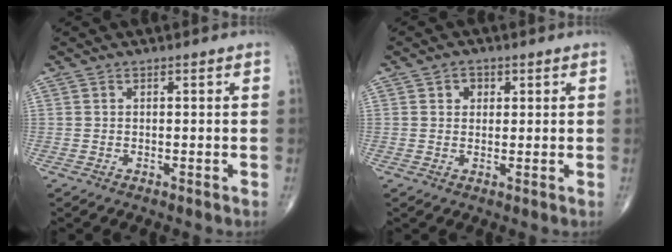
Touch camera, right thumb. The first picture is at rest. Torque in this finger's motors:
{"motor_torque": [-0.10, 0.04, 0.13, 0.27, 0.04]}